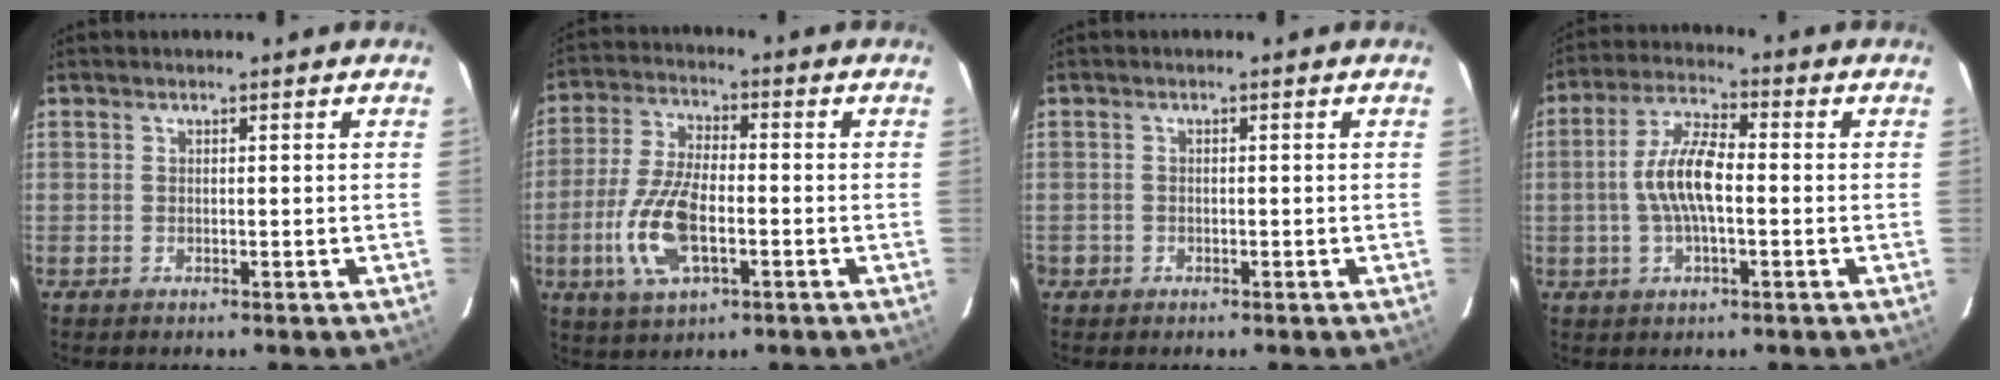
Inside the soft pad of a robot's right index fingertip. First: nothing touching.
{"total": 12.2, "force": [-3.6, 5.2, 10.4], "torque": [-0.227, -0.003, -0.068]}
{"total": 1.3, "force": [-0.7, 1.0, 0.0], "torque": [-0.003, 0.002, -0.010]}
{"total": 8.9, "force": [-1.0, 3.0, 8.4], "torque": [-0.169, 0.011, -0.021]}